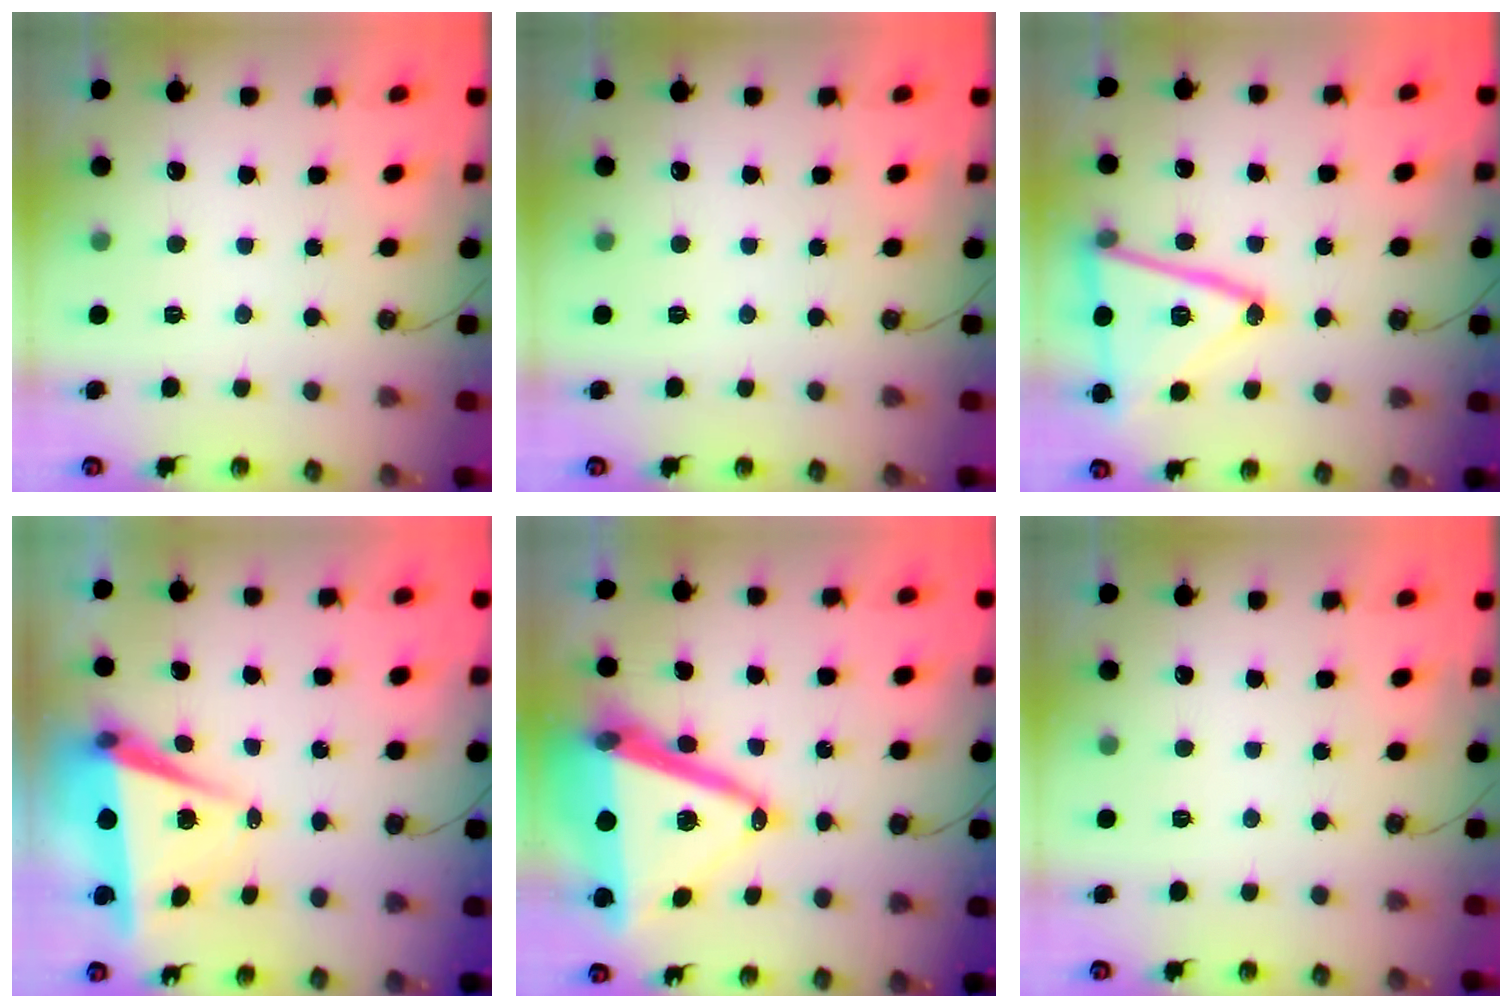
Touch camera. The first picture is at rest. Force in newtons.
{"total": 0.0}
{"total": 20.6, "press": 20.3, "slide": 3.4}
{"total": 6.4, "press": 4.6, "slide": 4.4}
{"total": 21.6, "press": 21.2, "slide": 3.9}
{"total": 0.0}